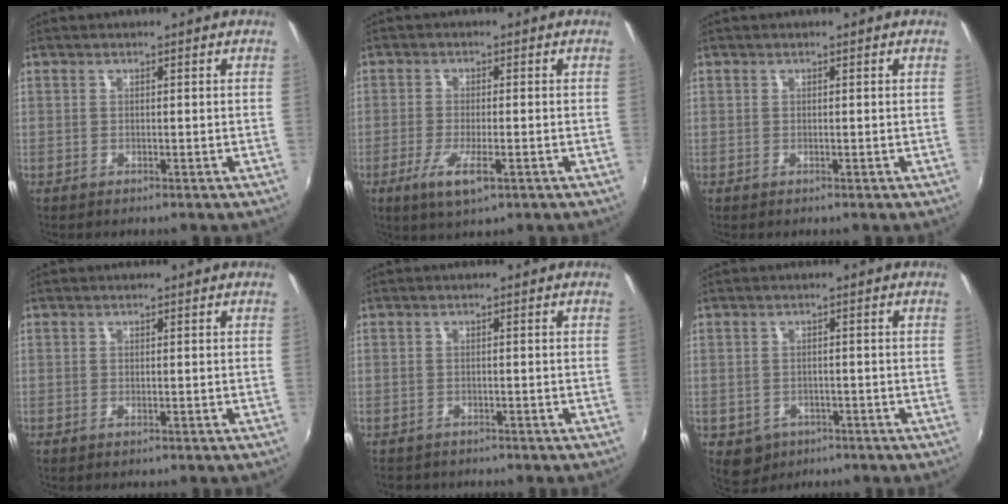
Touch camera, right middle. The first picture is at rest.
{"total": 6.3, "force": [-3.0, 1.4, 5.4], "torque": [-0.115, -0.018, -0.053]}
{"total": 0.0}
{"total": 0.0}
{"total": 2.3, "force": [-1.8, 1.3, 0.5], "torque": [-0.015, -0.009, -0.026]}
{"total": 4.5, "force": [-1.9, 3.7, 1.5], "torque": [-0.036, -0.005, -0.020]}